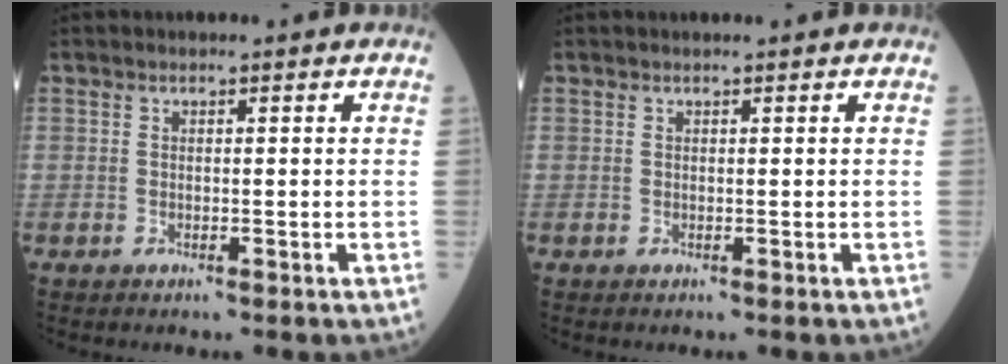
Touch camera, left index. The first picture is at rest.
{"total": 0.5, "force": [0.5, 0.1, 0.1], "torque": [-0.007, 0.009, 0.009]}